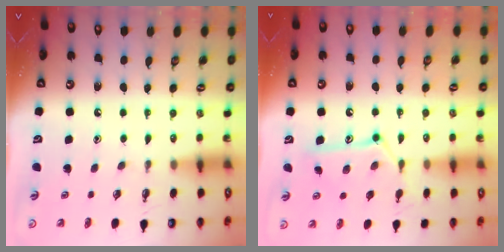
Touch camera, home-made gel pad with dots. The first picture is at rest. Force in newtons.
{"total": 13.3, "press": 13.3, "slide": 0.4}